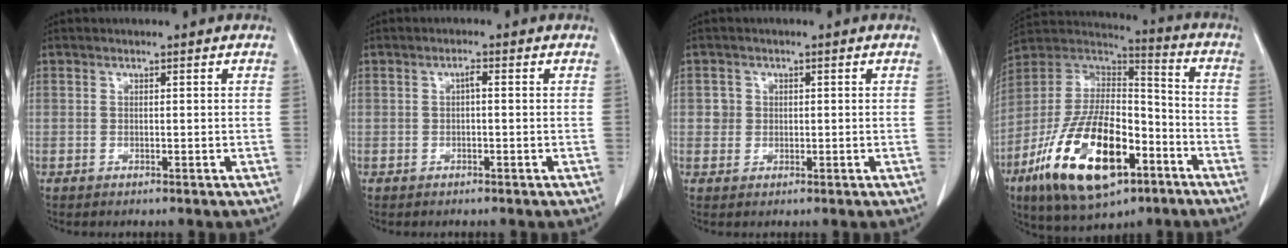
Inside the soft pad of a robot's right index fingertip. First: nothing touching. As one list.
[{"total": 1.1, "force": [0.0, 0.3, 1.1], "torque": [-0.019, 0.004, 0.001]}, {"total": 2.0, "force": [0.4, 1.9, 0.1], "torque": [0.008, 0.003, 0.002]}, {"total": 23.0, "force": [-10.5, 9.6, 18.1], "torque": [-0.367, -0.013, -0.178]}]